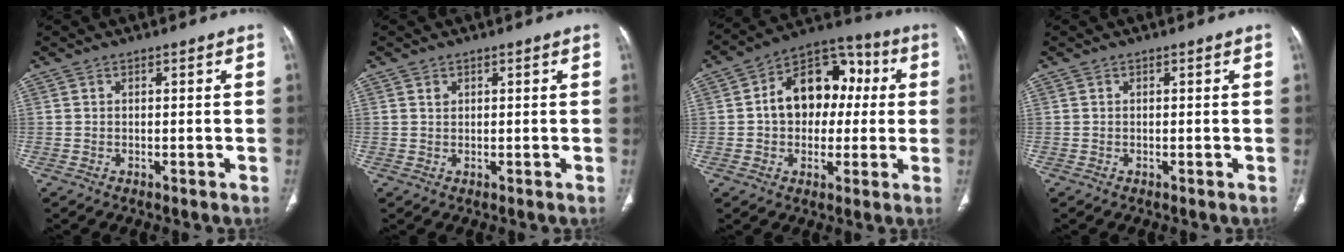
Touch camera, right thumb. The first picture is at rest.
{"total": 0.8, "force": [0.4, 0.6, 0.3], "torque": [-0.001, -0.001, 0.009]}
{"total": 15.8, "force": [1.3, 11.5, 10.7], "torque": [-0.111, 0.037, 0.011]}
{"total": 0.0}